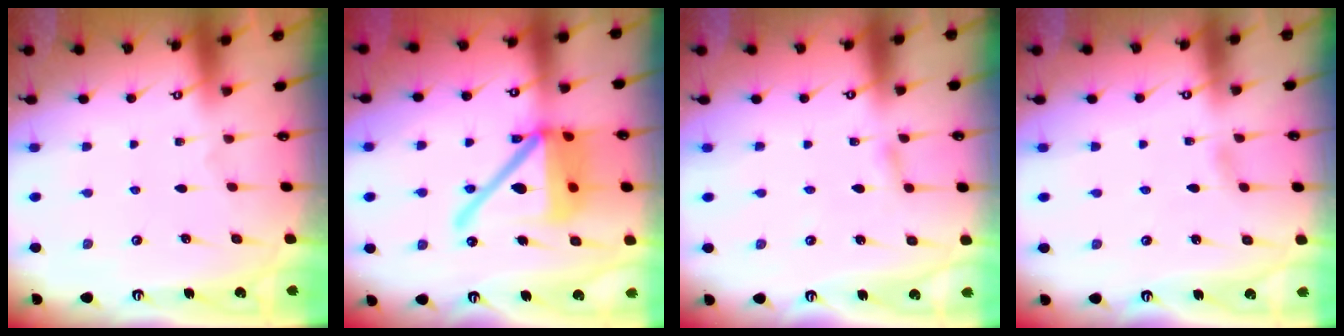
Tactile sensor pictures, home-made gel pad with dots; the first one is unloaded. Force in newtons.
{"total": 20.5, "press": 20.4, "slide": 2.5}
{"total": 2.3, "press": 2.2, "slide": 0.2}
{"total": 3.0, "press": 3.0, "slide": 0.3}